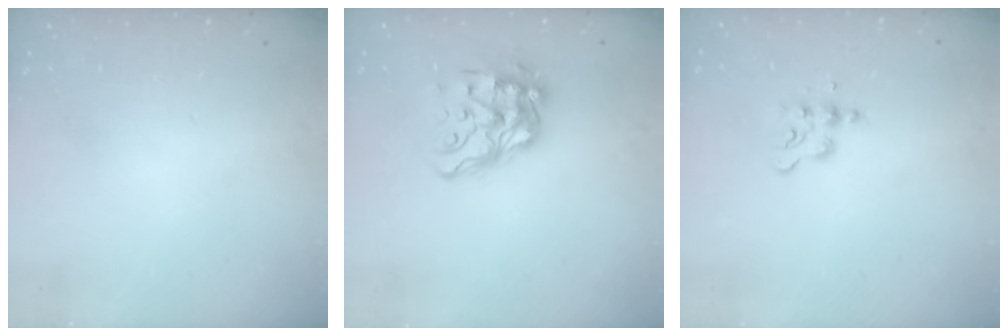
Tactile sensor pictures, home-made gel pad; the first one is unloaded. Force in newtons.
{"total": 13.7, "press": 13.7, "slide": 1.2}
{"total": 4.4, "press": 4.4, "slide": 0.5}